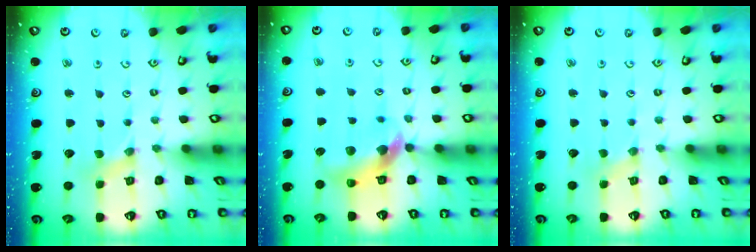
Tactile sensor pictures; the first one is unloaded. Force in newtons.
{"total": 9.9, "press": 9.8, "slide": 1.6}
{"total": 0.0}